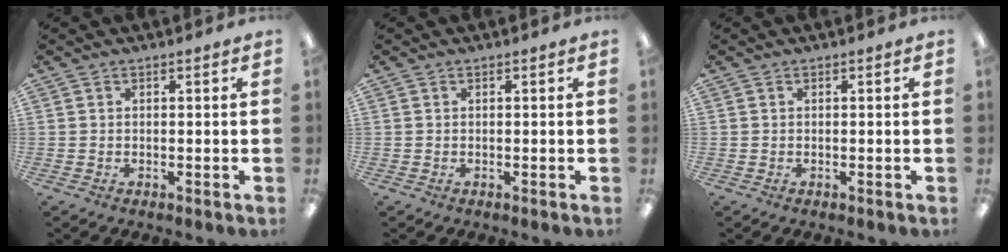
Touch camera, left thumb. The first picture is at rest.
{"total": 0.0}
{"total": 0.0}